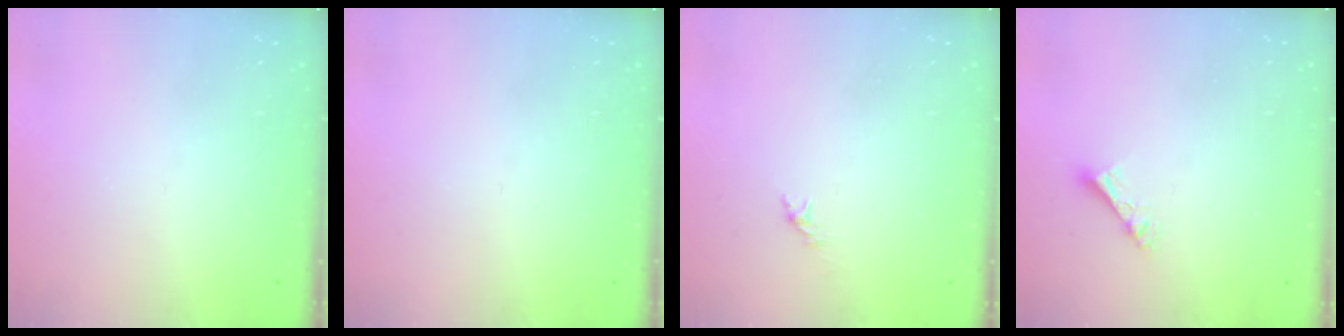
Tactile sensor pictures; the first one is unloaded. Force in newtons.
{"total": 0.0}
{"total": 0.0}
{"total": 3.7, "press": 3.7, "slide": 0.5}